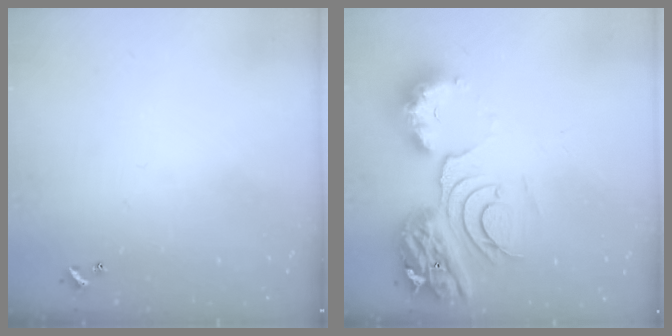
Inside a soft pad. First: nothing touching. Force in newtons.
{"total": 14.1, "press": 14.1, "slide": 1.5}